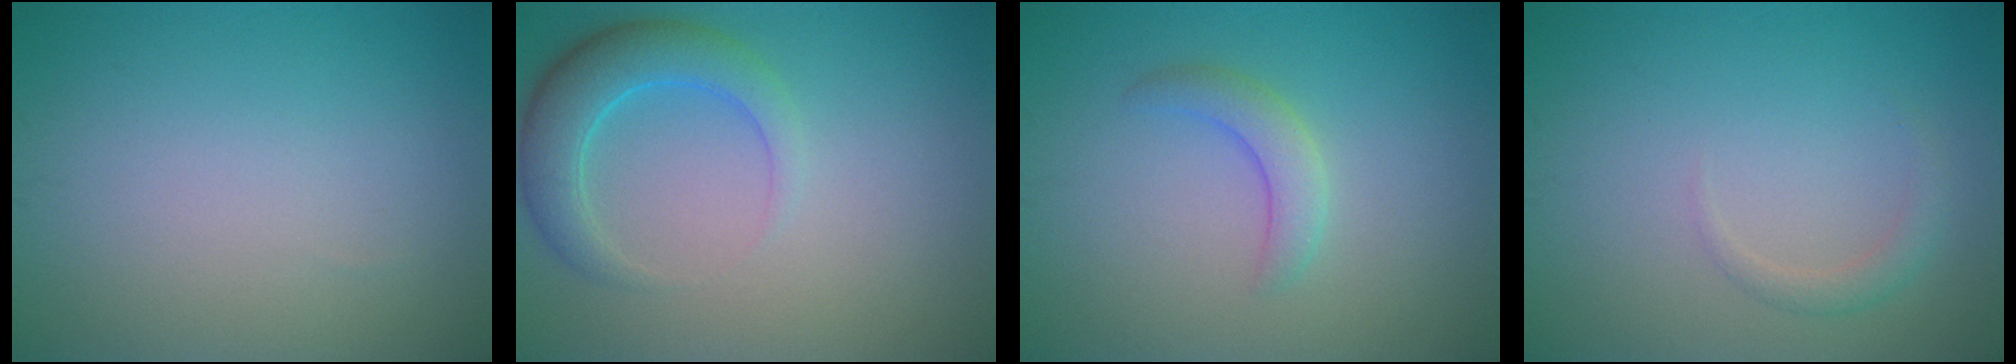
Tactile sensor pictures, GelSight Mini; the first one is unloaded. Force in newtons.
{"total": 4.2, "press": 4.2, "slide": 0.2}
{"total": 2.3, "press": 2.2, "slide": 0.2}
{"total": 1.3, "press": 1.3, "slide": 0.1}